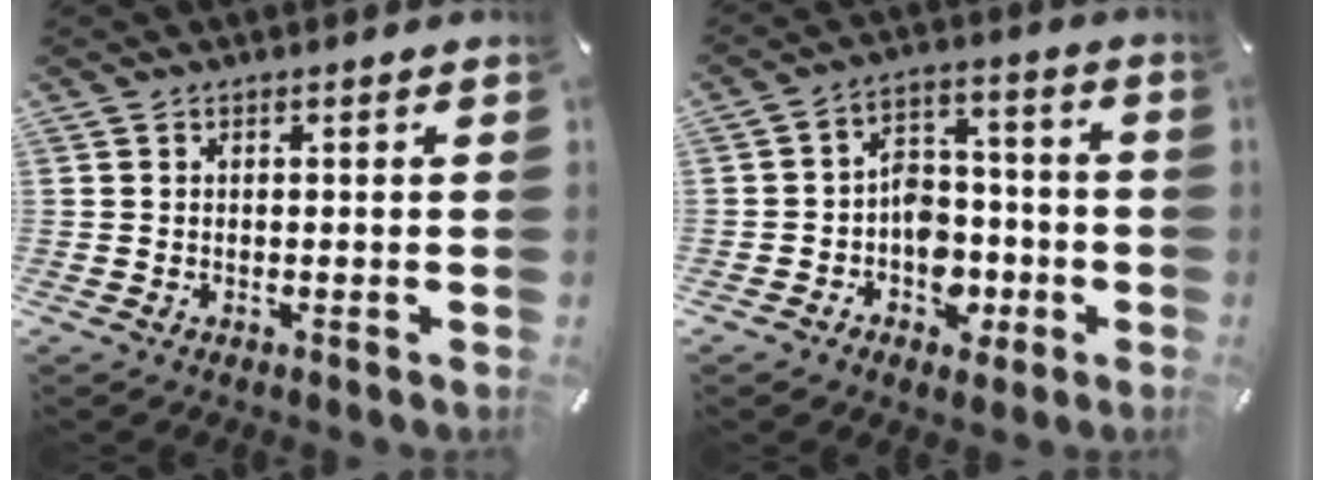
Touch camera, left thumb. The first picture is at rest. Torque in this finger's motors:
{"motor_torque": [1.31, 1.72, 0.79, 0.47, 0.13]}